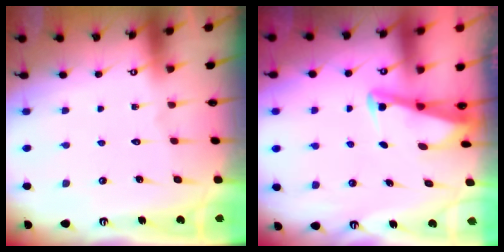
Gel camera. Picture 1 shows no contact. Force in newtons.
{"total": 2.7, "press": 2.7, "slide": 0.3}